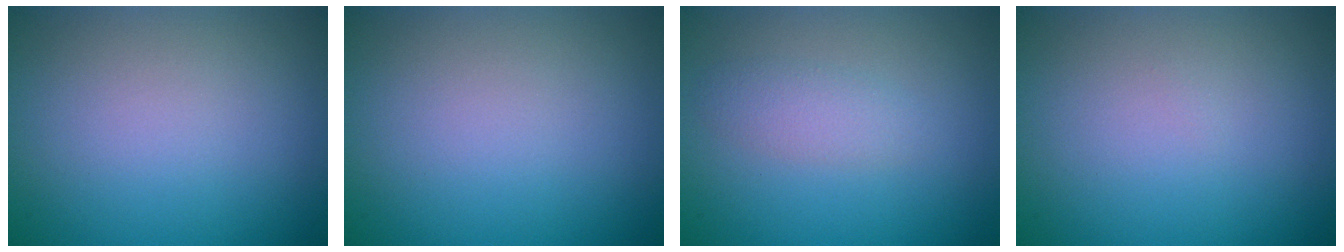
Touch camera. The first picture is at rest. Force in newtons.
{"total": 0.0}
{"total": 1.7, "press": 1.7, "slide": 0.1}
{"total": 0.0}